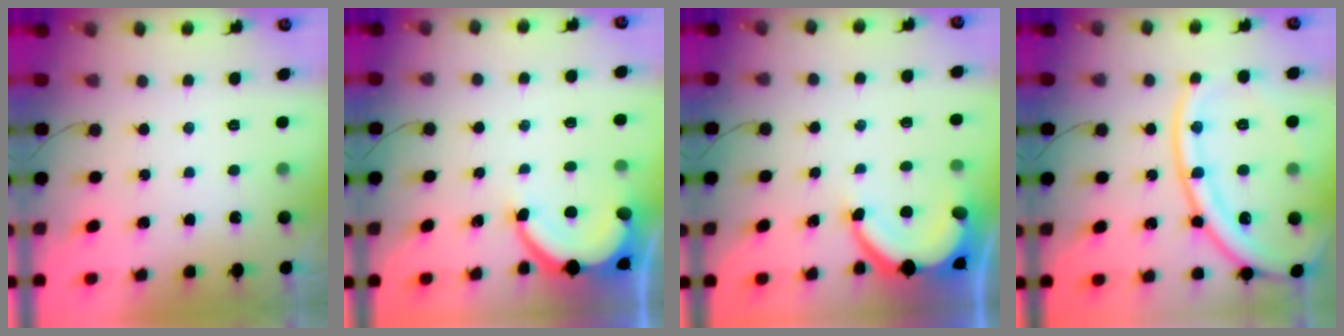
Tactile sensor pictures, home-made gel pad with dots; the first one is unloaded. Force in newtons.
{"total": 6.1, "press": 6.1, "slide": 0.8}
{"total": 6.7, "press": 6.7, "slide": 0.7}
{"total": 20.5, "press": 20.4, "slide": 2.2}